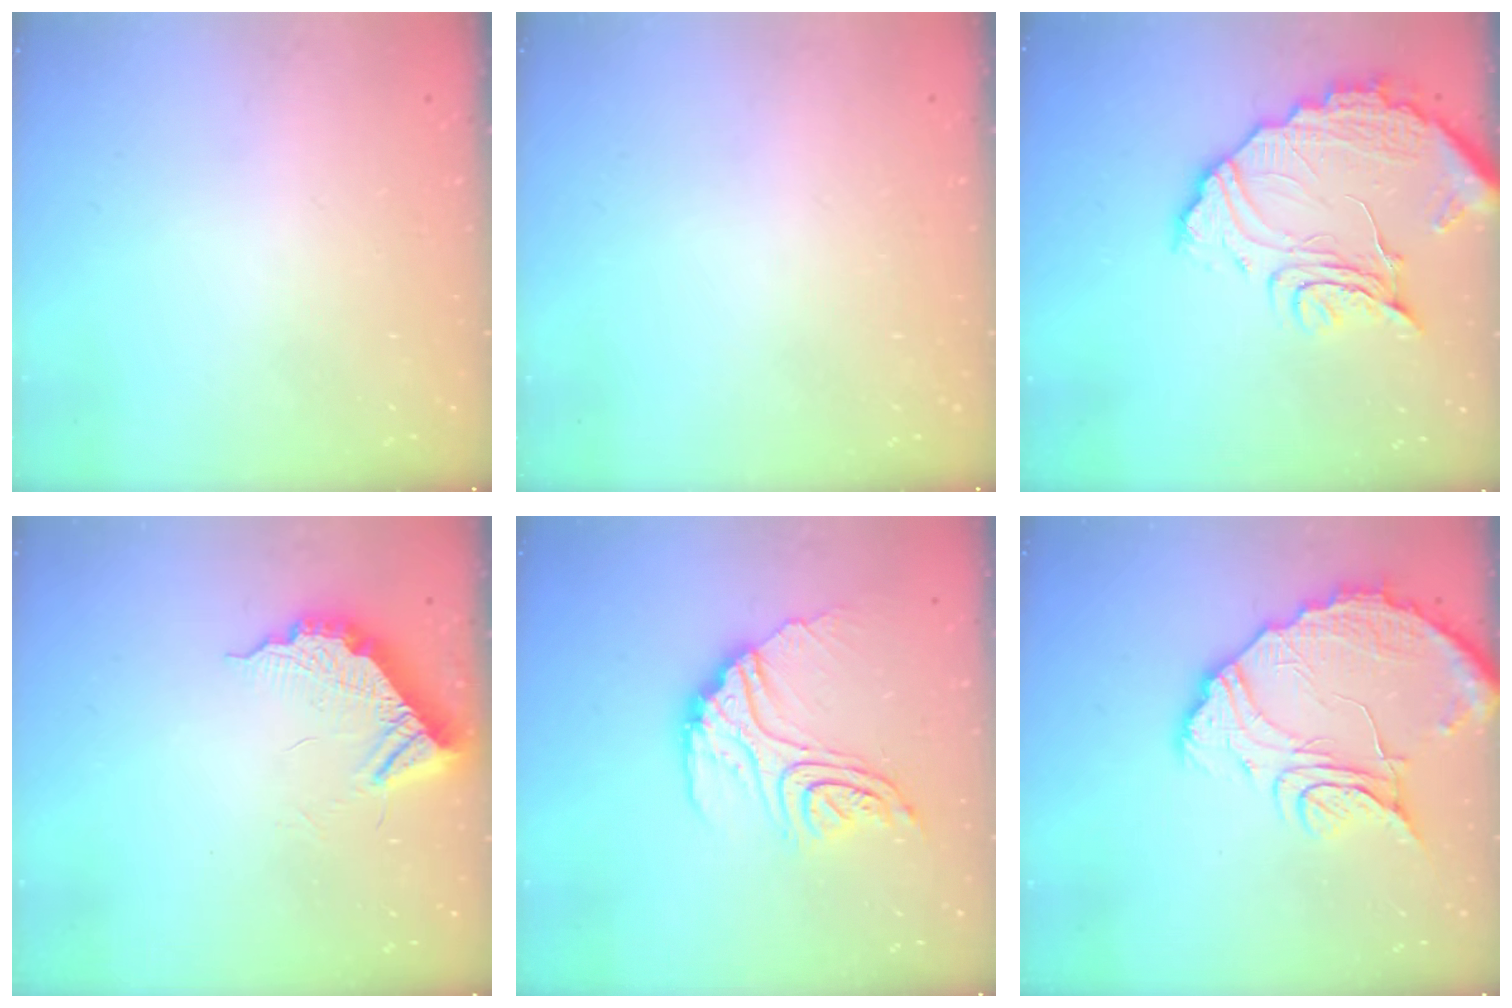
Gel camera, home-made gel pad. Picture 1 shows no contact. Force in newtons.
{"total": 0.0}
{"total": 15.9, "press": 15.8, "slide": 1.2}
{"total": 10.5, "press": 10.5, "slide": 0.6}
{"total": 17.0, "press": 17.0, "slide": 1.5}
{"total": 15.0, "press": 14.9, "slide": 1.3}